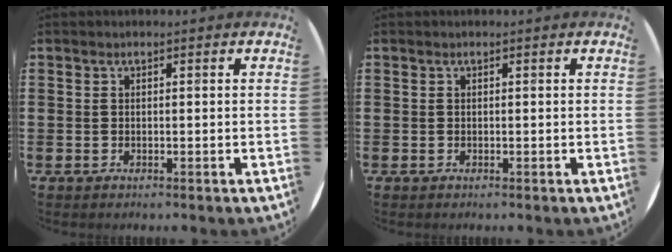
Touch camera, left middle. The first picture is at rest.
{"total": 0.0}